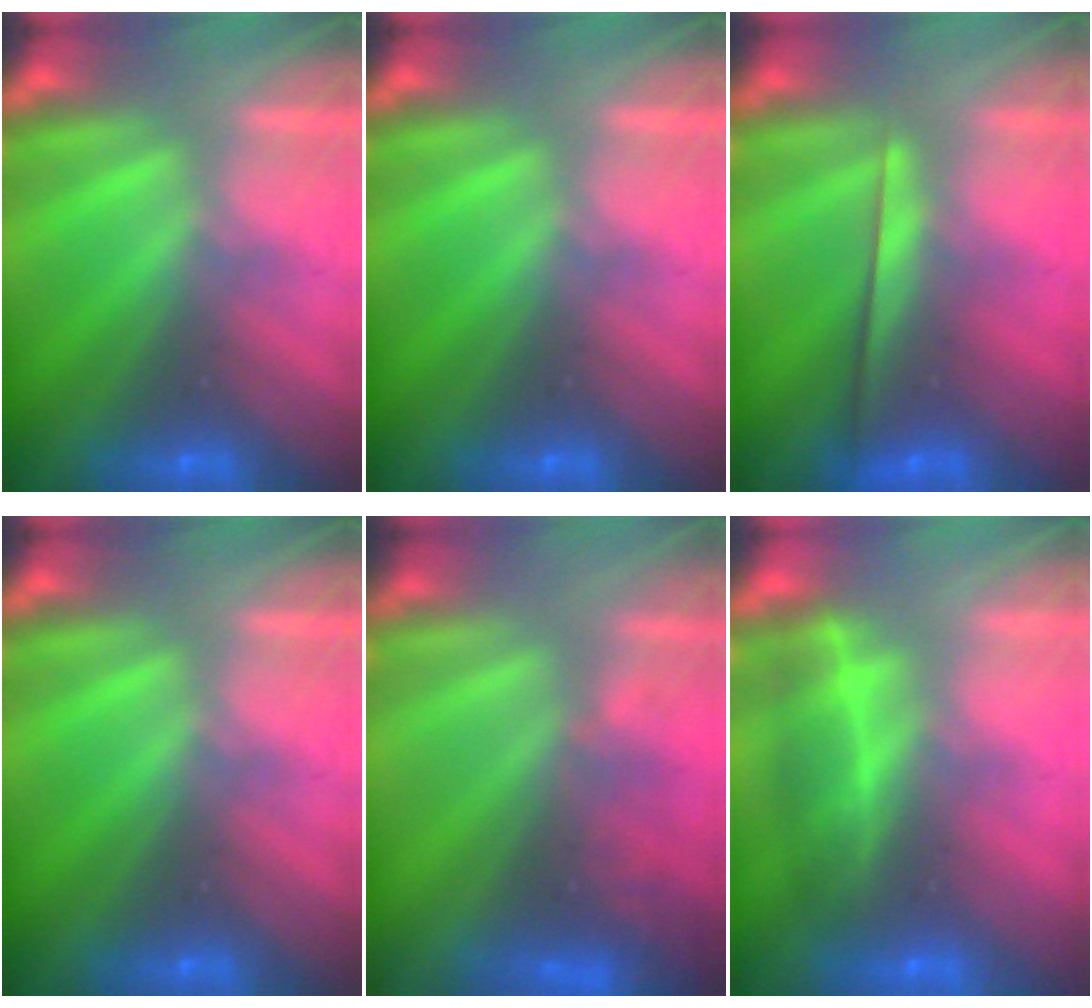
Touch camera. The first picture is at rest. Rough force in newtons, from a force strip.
{"total": 0.0}
{"total": 2.3}
{"total": 0.0}
{"total": 4.6}
{"total": 2.1}